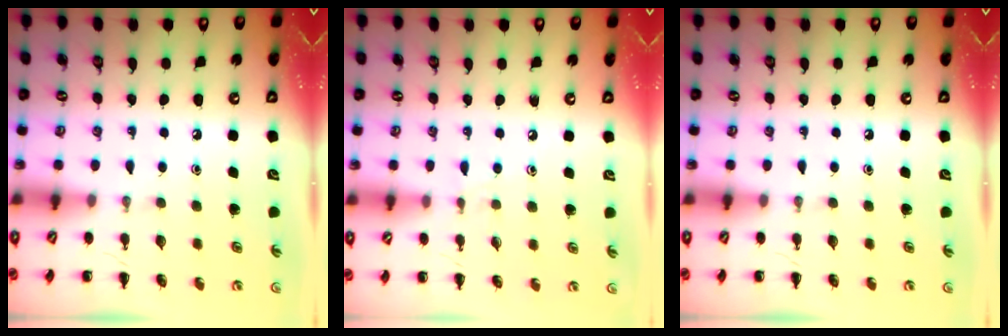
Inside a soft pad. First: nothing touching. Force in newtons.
{"total": 4.0, "press": 3.6, "slide": 1.7}
{"total": 0.0}